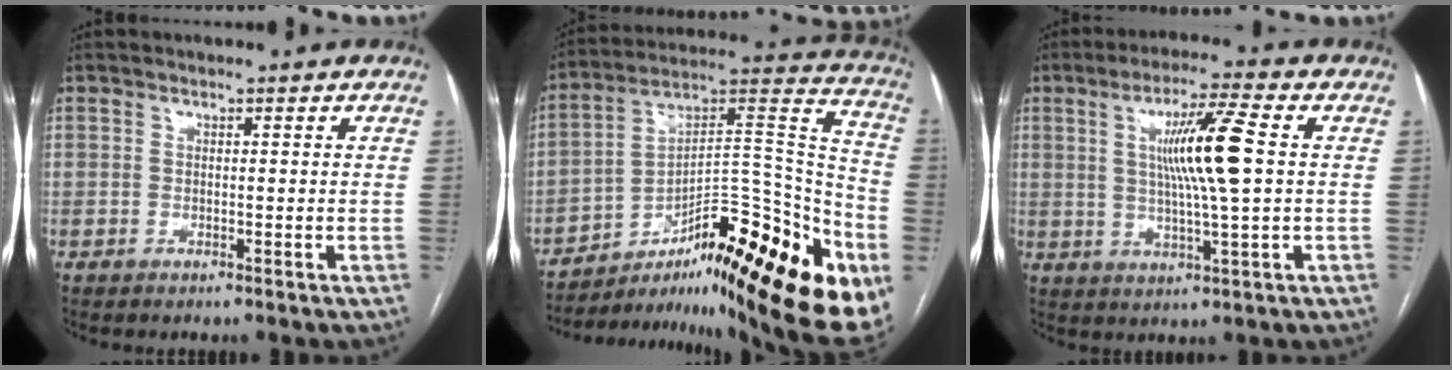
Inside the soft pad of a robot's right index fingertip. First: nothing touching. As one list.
[{"total": 31.4, "force": [-18.2, 5.3, 25.0], "torque": [-0.295, 0.020, -0.269]}, {"total": 10.4, "force": [1.6, -0.2, 10.3], "torque": [-0.184, 0.001, 0.028]}]